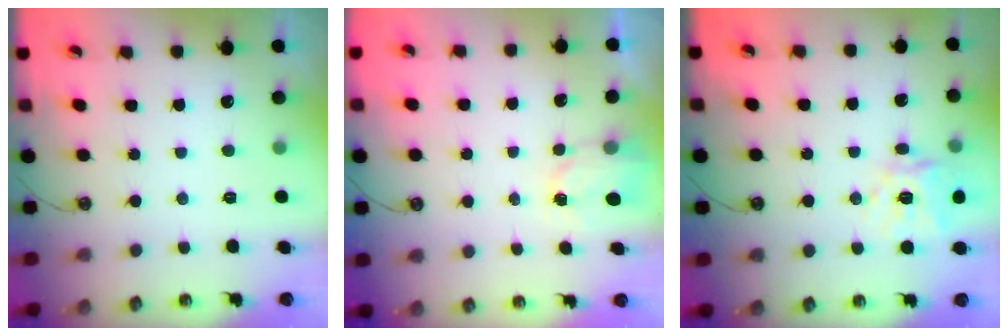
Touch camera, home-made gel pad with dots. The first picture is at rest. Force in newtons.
{"total": 2.6, "press": 2.6, "slide": 0.3}
{"total": 15.2, "press": 15.0, "slide": 1.9}